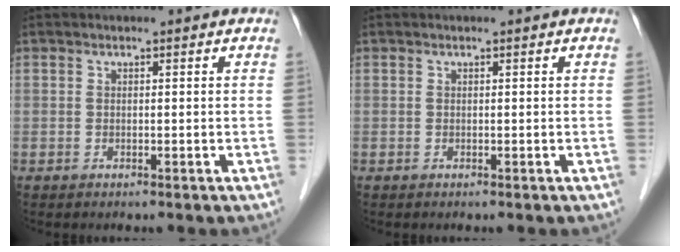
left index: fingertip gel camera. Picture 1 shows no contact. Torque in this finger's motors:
{"motor_torque": [0.00, 0.00, 0.00, 0.00]}